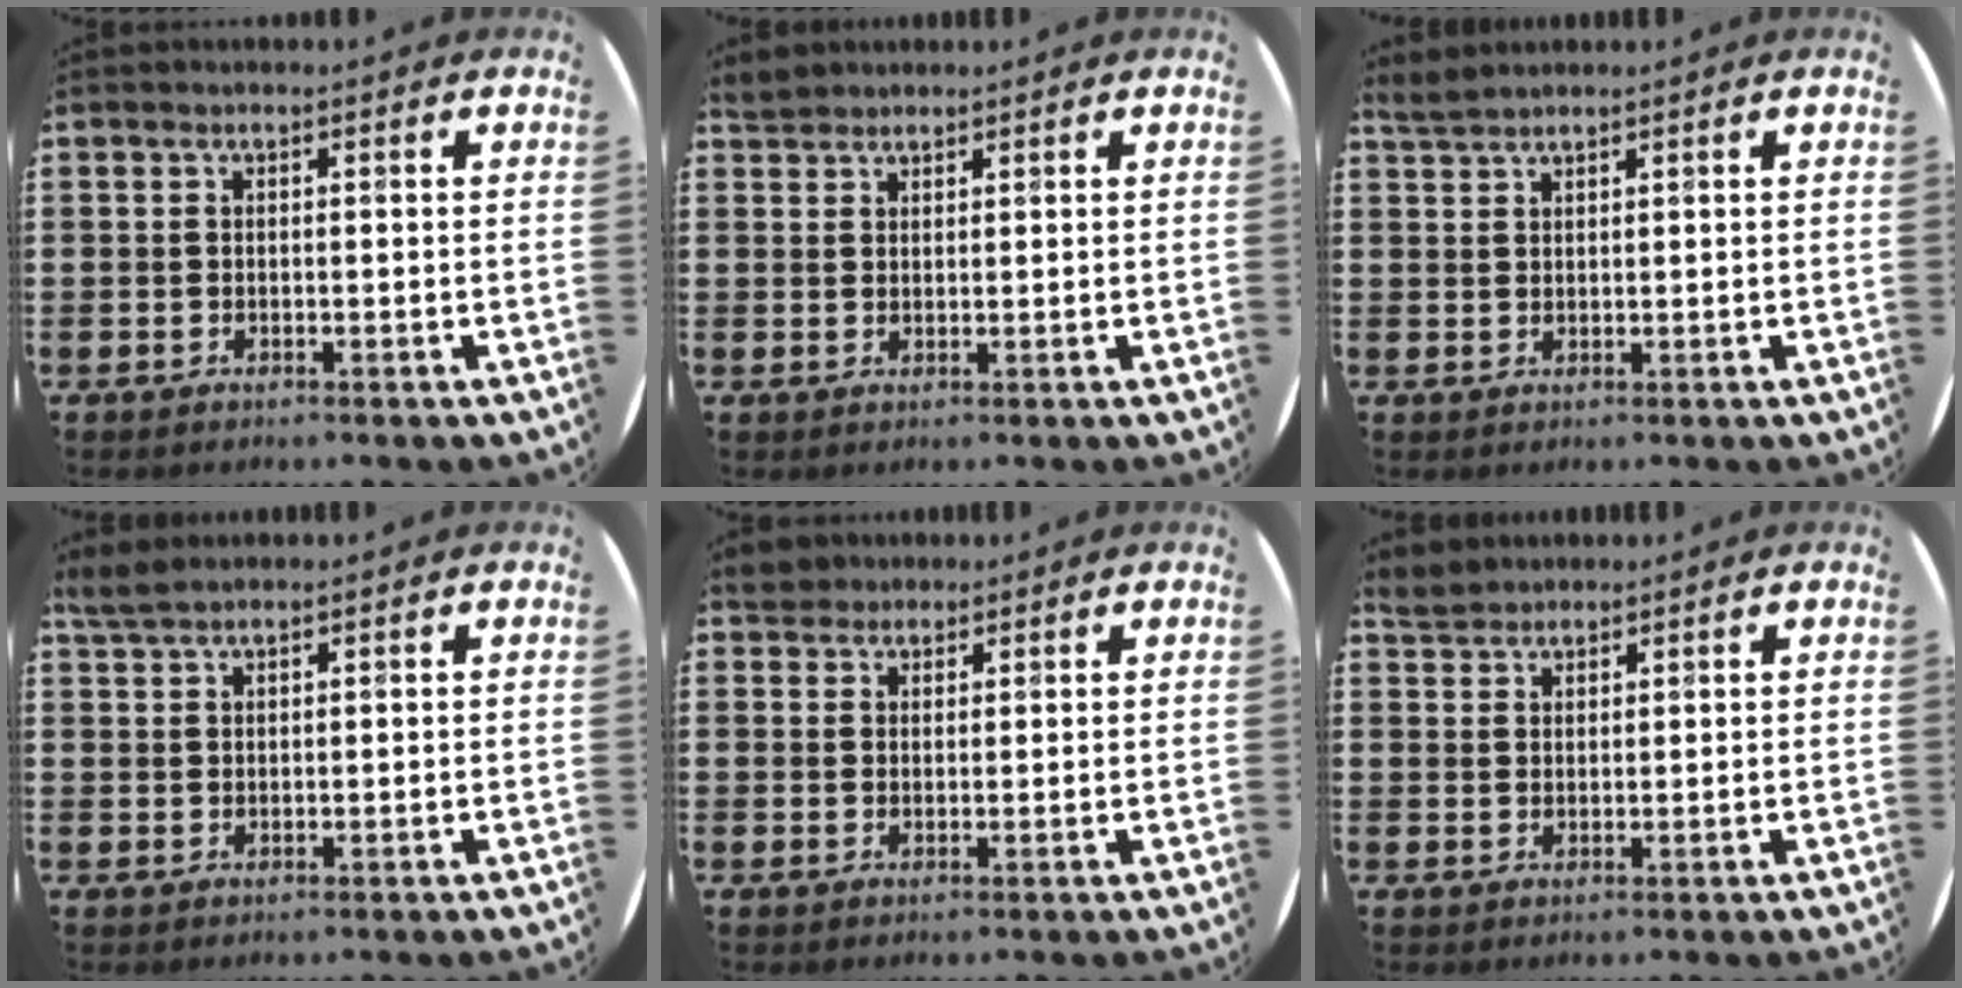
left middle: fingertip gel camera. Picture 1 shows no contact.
{"total": 2.0, "force": [1.9, 0.6, 0.0], "torque": [0.004, 0.002, 0.037]}
{"total": 1.8, "force": [1.8, 0.0, 0.2], "torque": [-0.007, 0.002, 0.035]}
{"total": 2.2, "force": [2.0, 0.3, 0.8], "torque": [-0.019, 0.003, 0.039]}
{"total": 2.8, "force": [2.6, 1.1, 0.1], "torque": [-0.001, 0.001, 0.049]}
{"total": 2.6, "force": [2.4, 0.9, 0.1], "torque": [-0.007, 0.003, 0.048]}